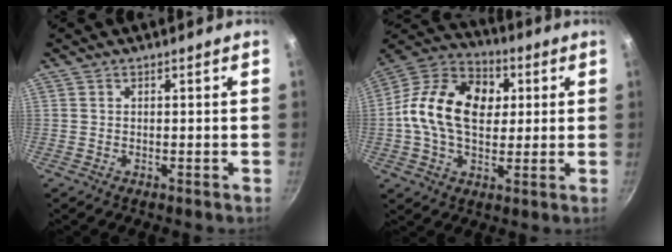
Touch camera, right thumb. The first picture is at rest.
{"total": 18.3, "force": [2.1, 12.6, 13.1], "torque": [-0.202, 0.022, 0.016]}